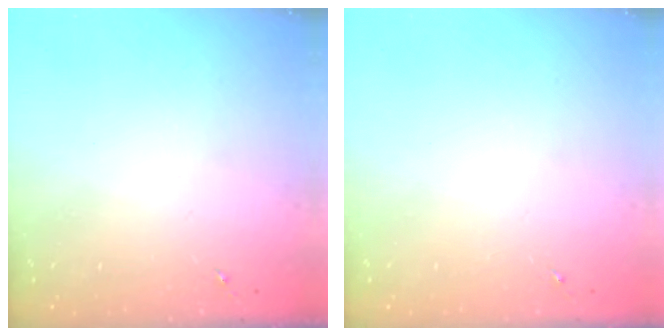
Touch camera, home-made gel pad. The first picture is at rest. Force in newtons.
{"total": 0.0}